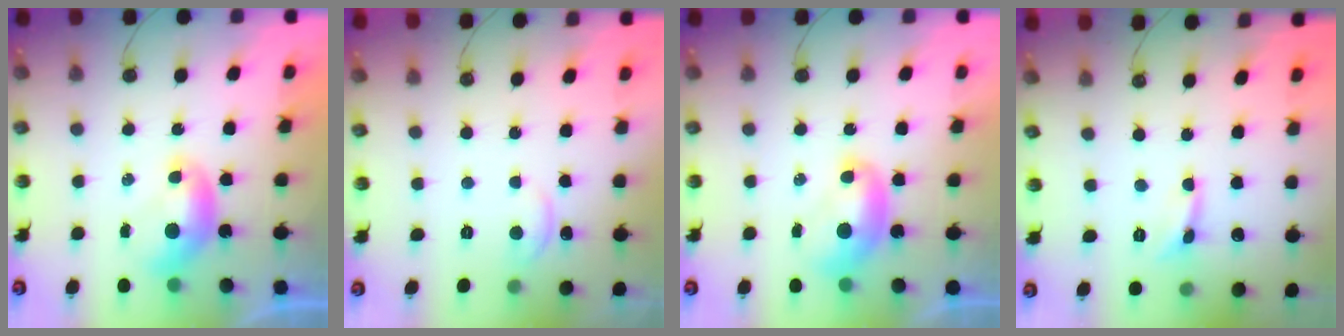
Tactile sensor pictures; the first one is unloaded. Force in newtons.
{"total": 2.0, "press": 2.0, "slide": 0.3}
{"total": 1.8, "press": 1.8, "slide": 0.2}
{"total": 0.0}